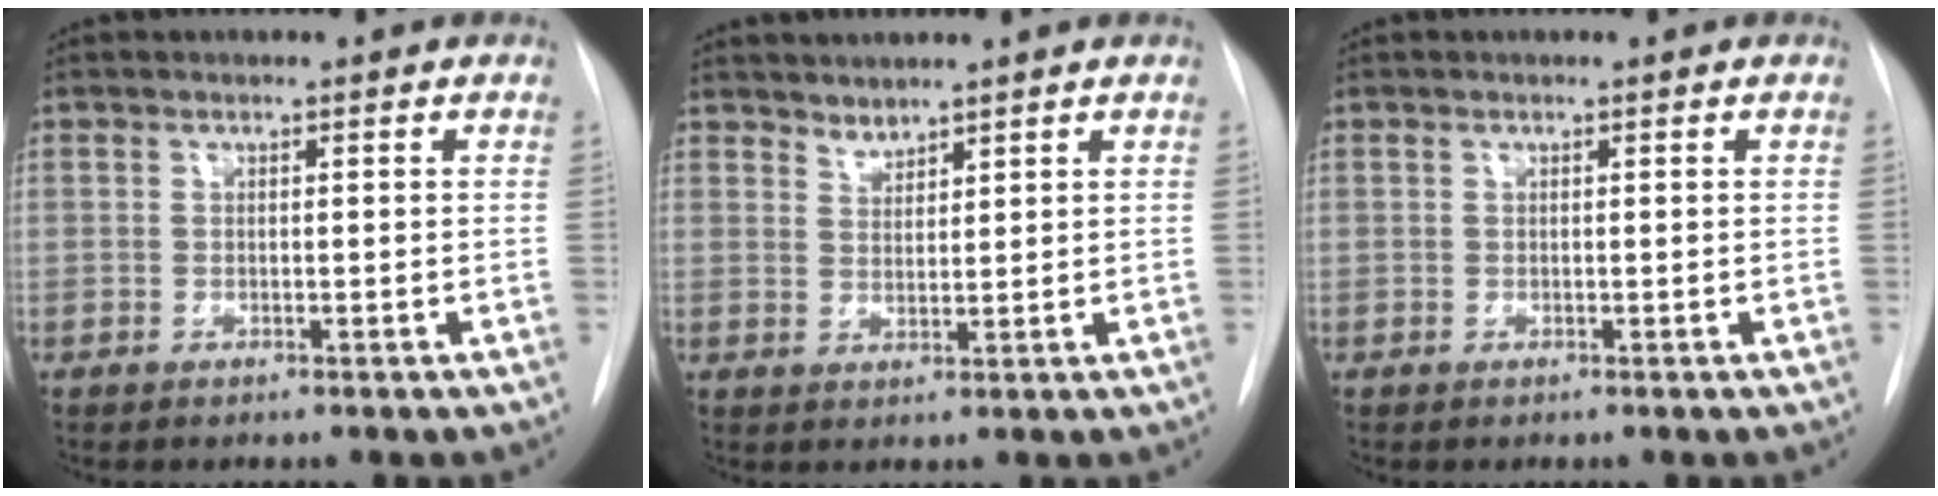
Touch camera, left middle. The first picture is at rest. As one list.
[{"total": 2.0, "force": [2.0, 0.5, 0.1], "torque": [0.004, -0.001, 0.038]}, {"total": 0.0}]